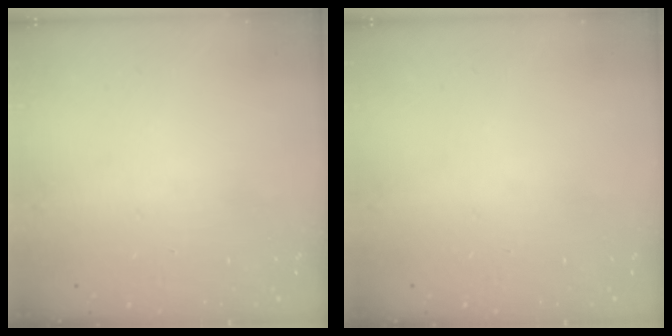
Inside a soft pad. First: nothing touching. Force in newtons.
{"total": 0.0}